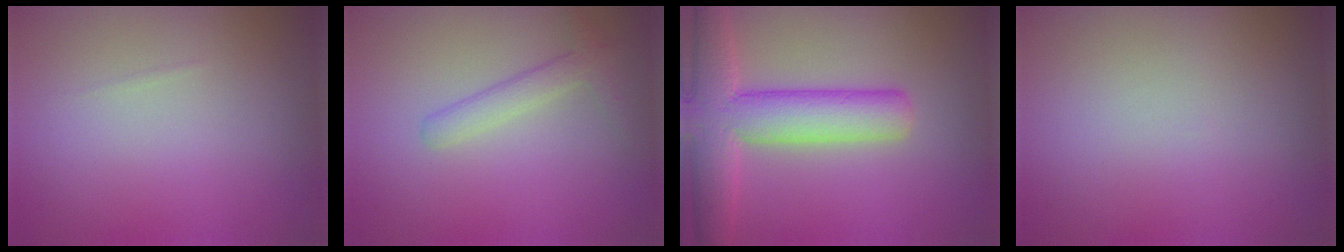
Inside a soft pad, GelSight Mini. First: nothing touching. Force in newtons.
{"total": 2.0, "press": 2.0, "slide": 0.0}
{"total": 7.6, "press": 7.6, "slide": 0.5}
{"total": 0.0}